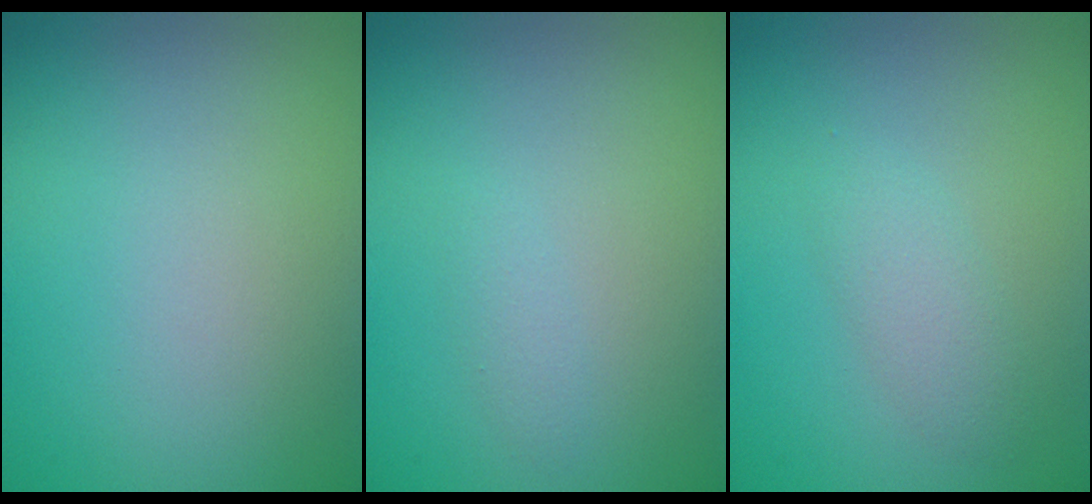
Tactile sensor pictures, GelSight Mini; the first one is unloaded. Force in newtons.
{"total": 0.8, "press": 0.7, "slide": 0.1}
{"total": 1.8, "press": 1.8, "slide": 0.1}